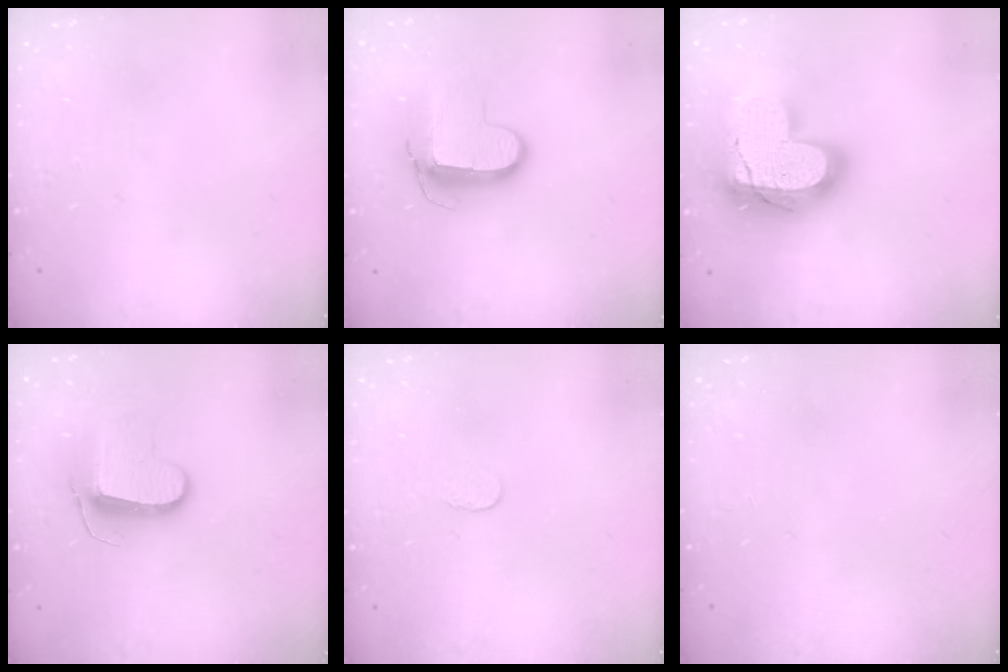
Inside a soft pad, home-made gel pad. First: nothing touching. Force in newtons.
{"total": 10.8, "press": 10.8, "slide": 0.9}
{"total": 27.3, "press": 27.2, "slide": 2.0}
{"total": 9.8, "press": 9.8, "slide": 0.4}
{"total": 2.6, "press": 2.6, "slide": 0.2}
{"total": 0.0}